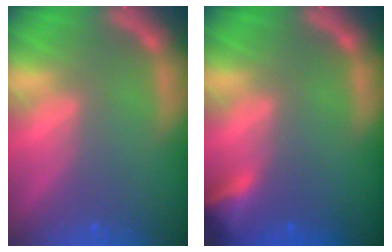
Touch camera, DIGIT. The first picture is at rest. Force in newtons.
{"total": 2.9}